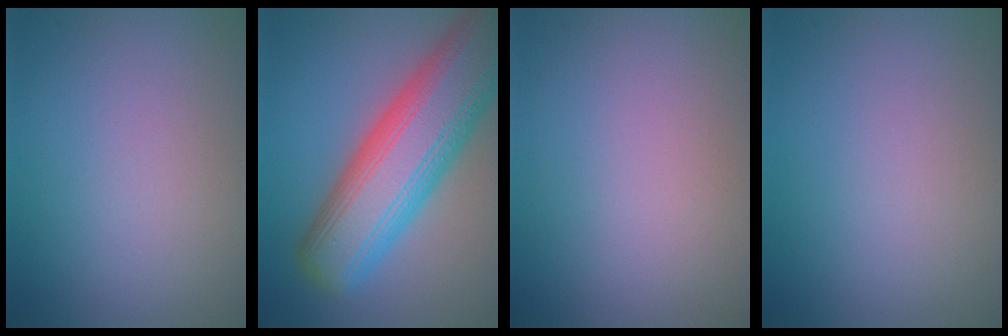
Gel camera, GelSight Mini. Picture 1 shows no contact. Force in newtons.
{"total": 11.9, "press": 11.9, "slide": 0.5}
{"total": 0.0}
{"total": 0.0}